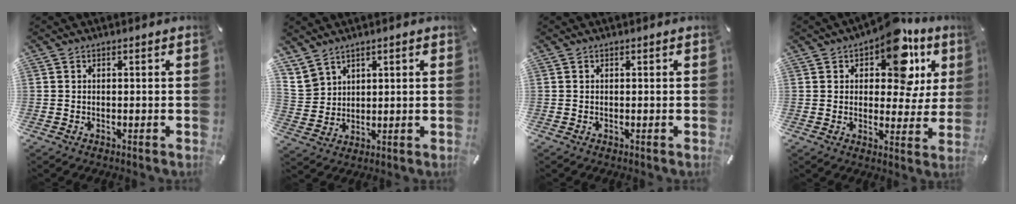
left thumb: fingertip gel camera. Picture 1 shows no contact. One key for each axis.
{"total": 5.8, "fx": 3.7, "fy": 4.3, "fz": 0.7, "tx": -0.033, "ty": -0.011, "tz": 0.074}
{"total": 0.0}
{"total": 15.4, "fx": 8.0, "fy": 8.3, "fz": 10.2, "tx": -0.139, "ty": -0.039, "tz": 0.133}